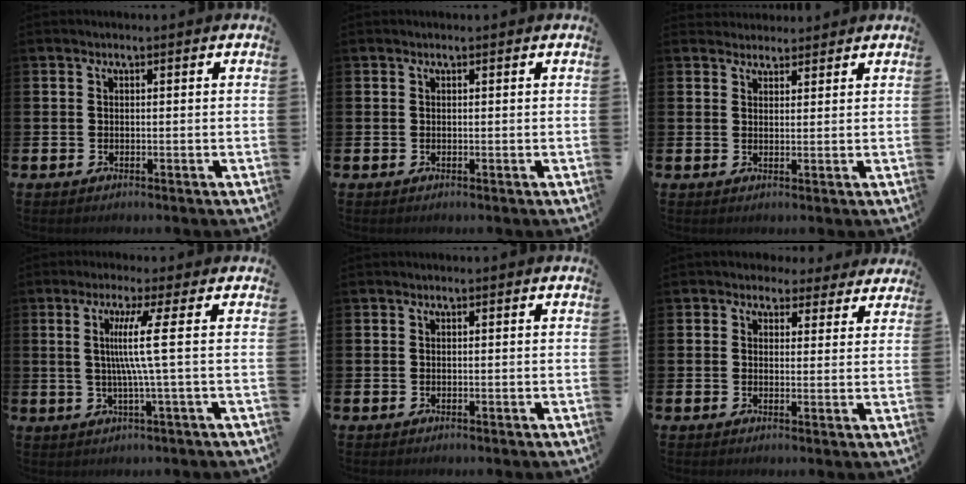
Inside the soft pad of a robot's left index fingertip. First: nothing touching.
{"total": 0.0}
{"total": 2.6, "force": [2.4, 0.9, -0.2], "torque": [0.008, -0.010, 0.043]}
{"total": 6.8, "force": [1.1, -0.9, 6.6], "torque": [-0.132, -0.003, 0.009]}
{"total": 0.0}
{"total": 3.2, "force": [2.5, 1.9, 0.2], "torque": [-0.004, -0.014, 0.041]}